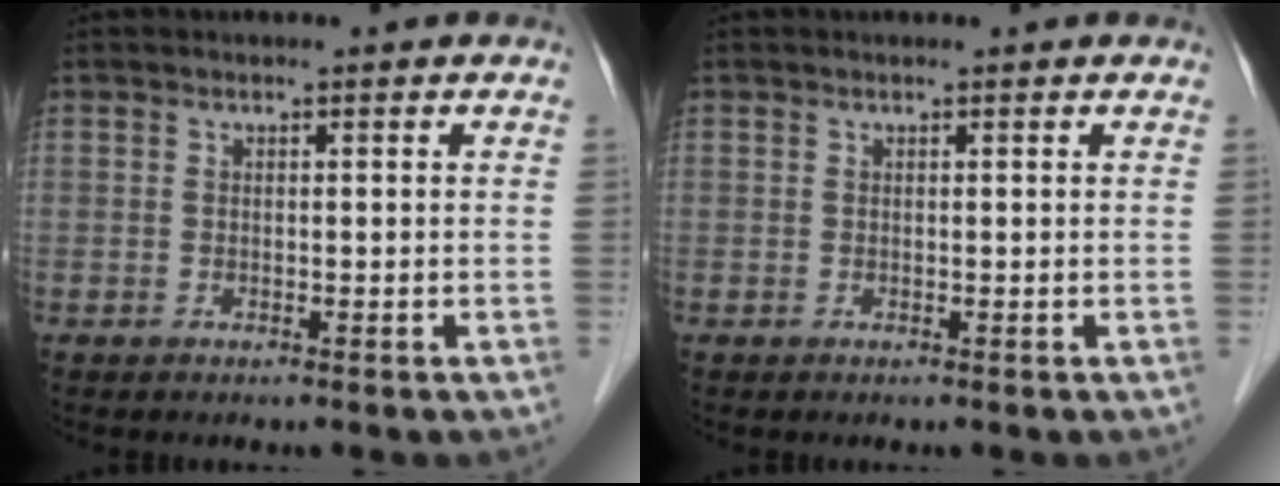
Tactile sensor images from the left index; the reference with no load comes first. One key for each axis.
{"total": 0.6, "fx": 0.6, "fy": 0.0, "fz": 0.2, "tx": -0.004, "ty": 0.006, "tz": 0.009}